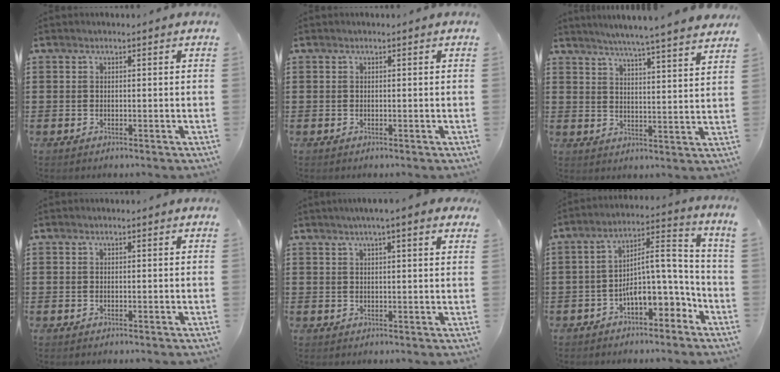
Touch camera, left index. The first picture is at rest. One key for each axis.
{"total": 0.0}
{"total": 4.7, "fx": 4.4, "fy": -1.1, "fz": 1.2, "tx": -0.041, "ty": -0.032, "tz": 0.073}
{"total": 0.0}
{"total": 2.9, "fx": 2.1, "fy": 0.3, "fz": 1.9, "tx": -0.045, "ty": 0.007, "tz": 0.037}
{"total": 7.9, "fx": -4.8, "fy": 2.2, "fz": 5.9, "tx": -0.093, "ty": 0.002, "tz": -0.092}